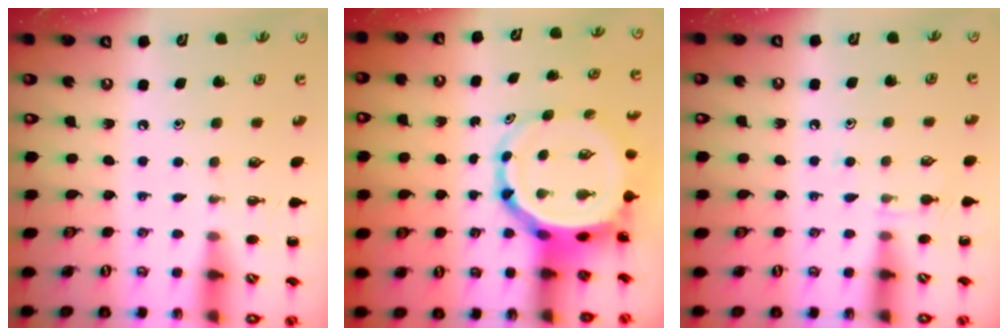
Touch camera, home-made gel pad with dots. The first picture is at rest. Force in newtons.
{"total": 7.0, "press": 6.7, "slide": 2.1}
{"total": 4.8, "press": 4.5, "slide": 1.6}